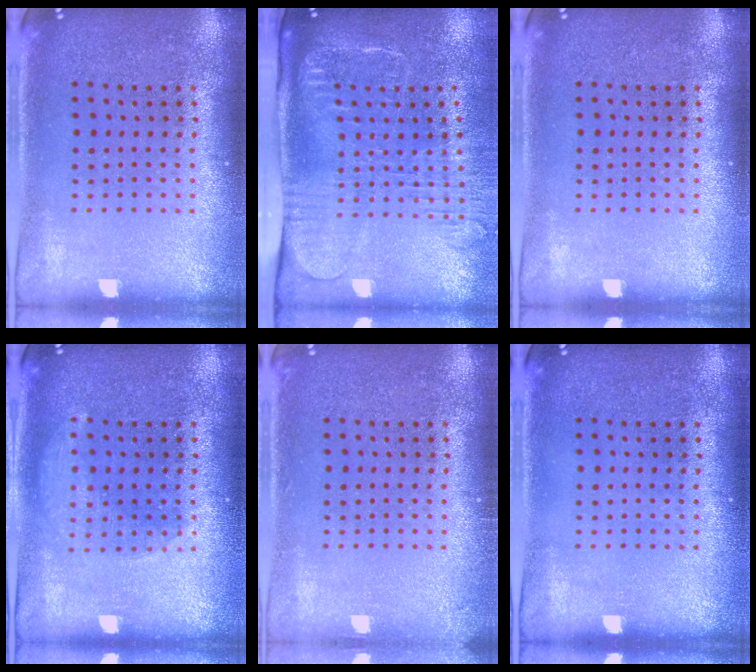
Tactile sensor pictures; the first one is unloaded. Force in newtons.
{"total": 2.7, "press": 2.1, "slide": 1.7}
{"total": 0.0}
{"total": 1.7, "press": 1.7, "slide": 0.4}
{"total": 0.9, "press": 0.9, "slide": 0.2}
{"total": 0.0}